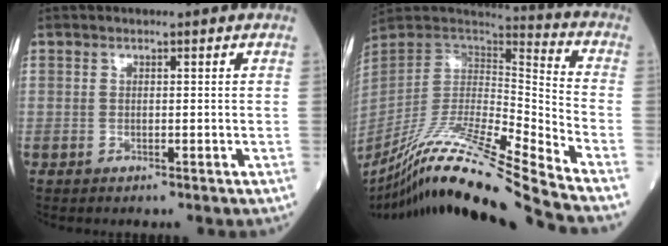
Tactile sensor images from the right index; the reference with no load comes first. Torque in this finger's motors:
{"motor_torque": [-0.02, -0.93, 0.48, 0.15]}